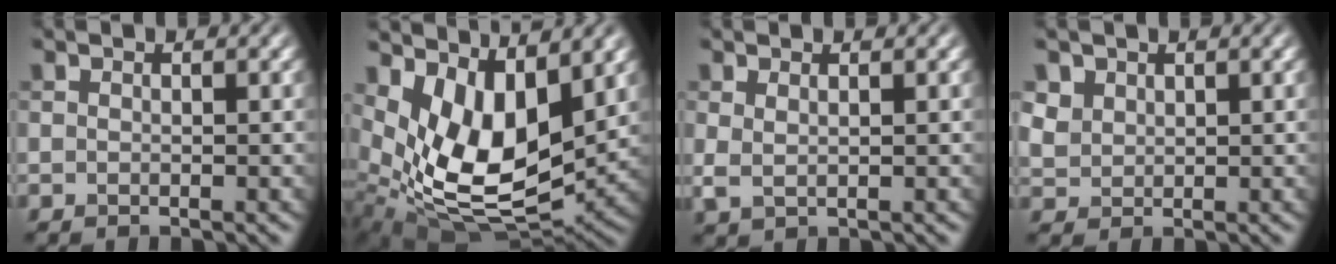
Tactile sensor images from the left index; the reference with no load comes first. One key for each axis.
{"total": 9.9, "fx": 2.8, "fy": 5.5, "fz": 7.7, "tx": -0.147, "ty": -0.028, "tz": 0.053}
{"total": 1.4, "fx": 0.7, "fy": 0.5, "fz": 1.1, "tx": -0.025, "ty": -0.004, "tz": 0.016}
{"total": 2.2, "fx": 1.3, "fy": 1.6, "fz": 0.6, "tx": -0.020, "ty": -0.005, "tz": 0.035}